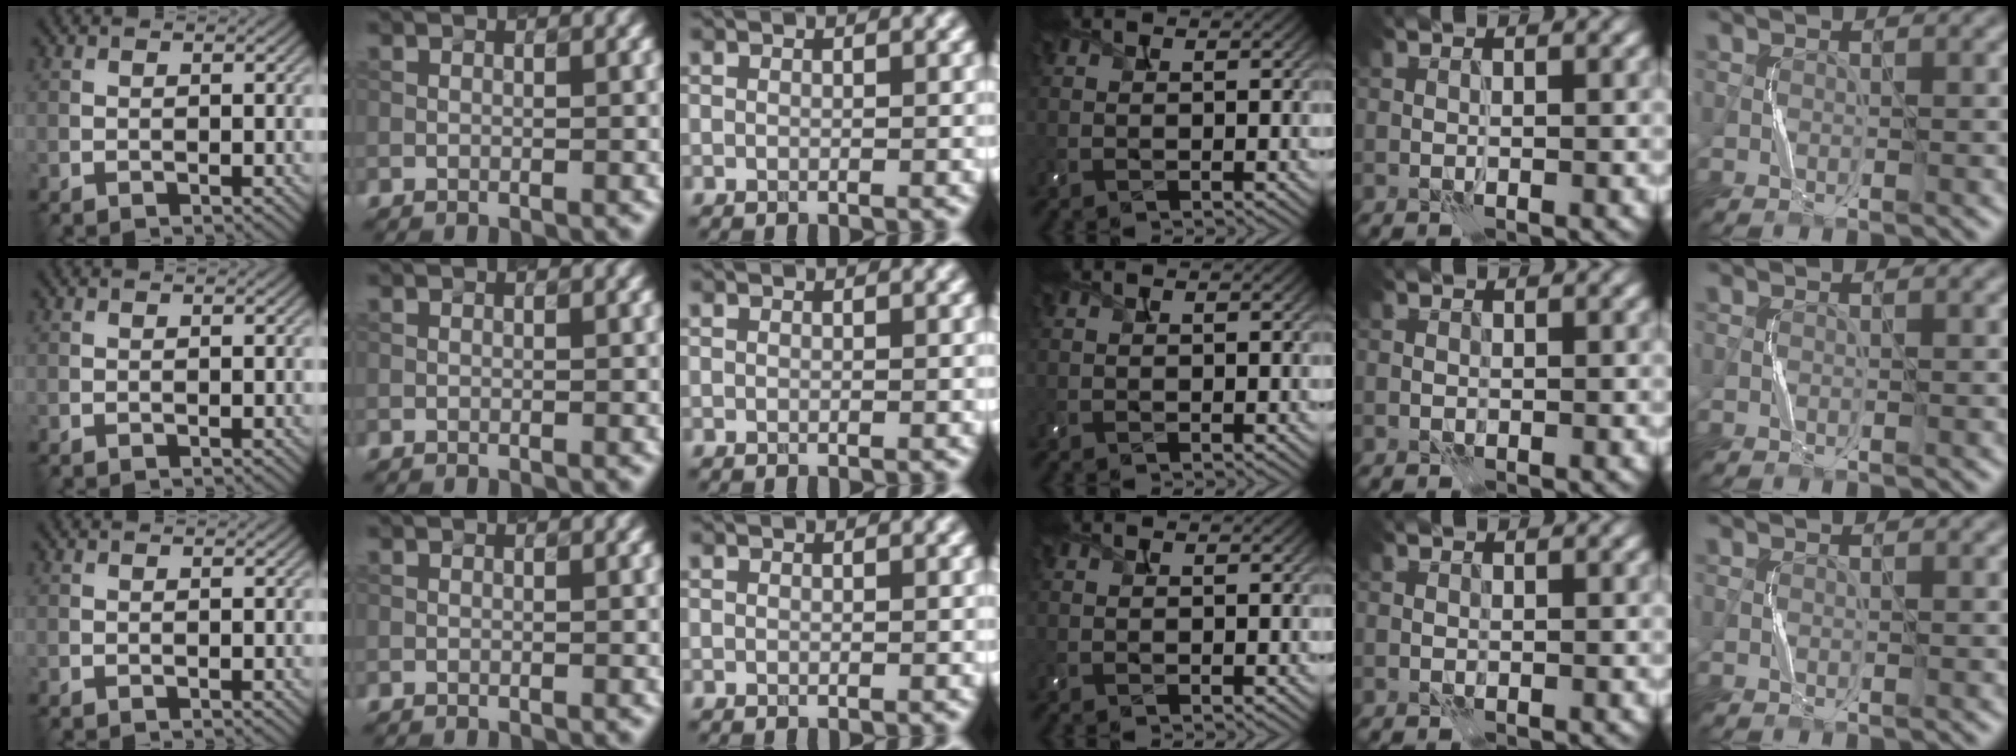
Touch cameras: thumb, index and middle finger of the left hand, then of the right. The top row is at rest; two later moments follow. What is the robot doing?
{"motion": "press", "object": "camera"}